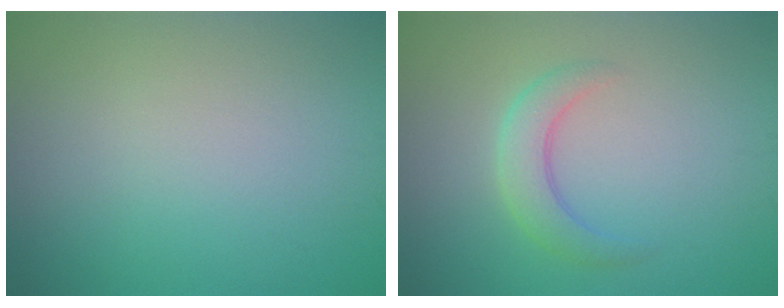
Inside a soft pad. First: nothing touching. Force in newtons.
{"total": 2.7, "press": 2.7, "slide": 0.2}